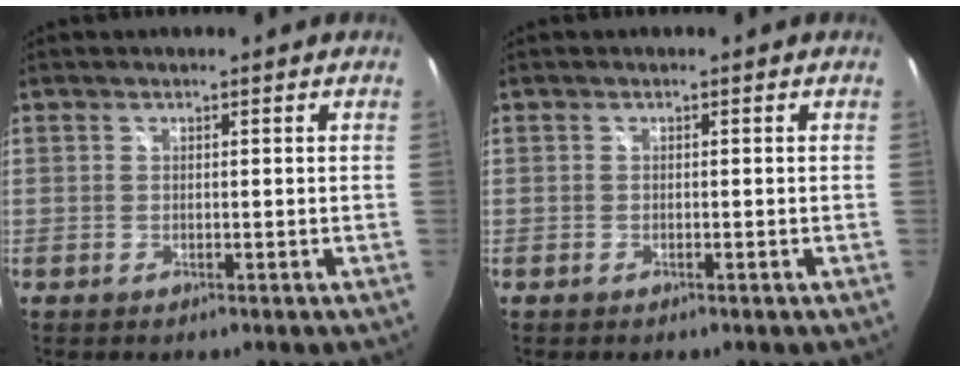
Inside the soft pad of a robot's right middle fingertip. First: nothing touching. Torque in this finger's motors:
{"motor_torque": [-0.13, -0.33, 0.04, 0.03]}